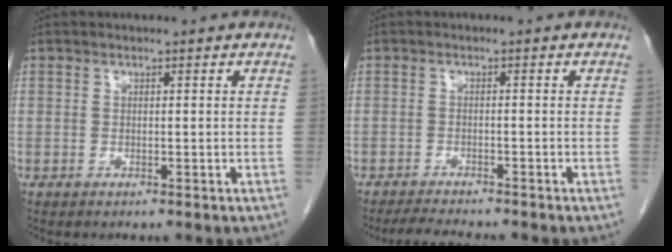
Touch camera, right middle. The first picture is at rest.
{"total": 4.6, "force": [-4.2, 0.3, 1.7], "torque": [-0.031, -0.015, -0.068]}